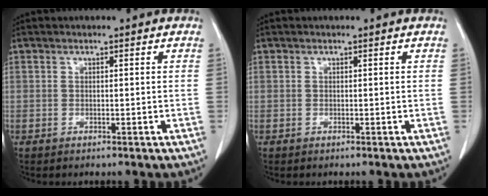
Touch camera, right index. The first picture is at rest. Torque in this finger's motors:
{"motor_torque": [0.00, 0.00, 0.00, 0.00]}